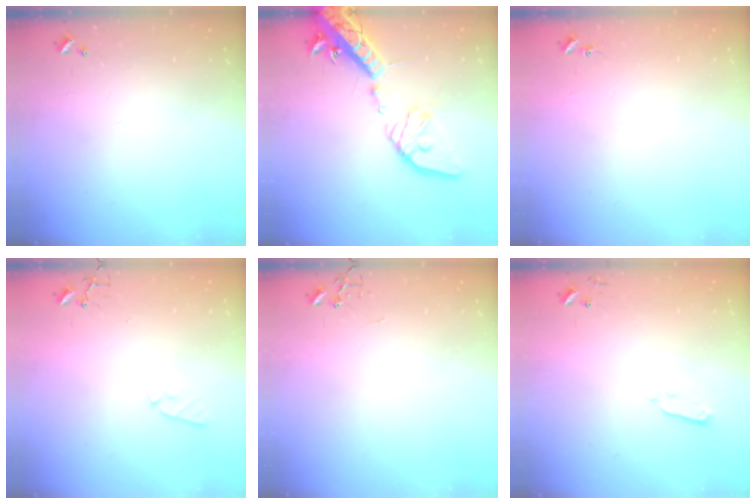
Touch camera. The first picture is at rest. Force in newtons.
{"total": 19.7, "press": 19.2, "slide": 4.1}
{"total": 6.8, "press": 6.7, "slide": 0.5}
{"total": 5.7, "press": 5.7, "slide": 0.6}
{"total": 0.0}
{"total": 2.7, "press": 2.6, "slide": 0.4}